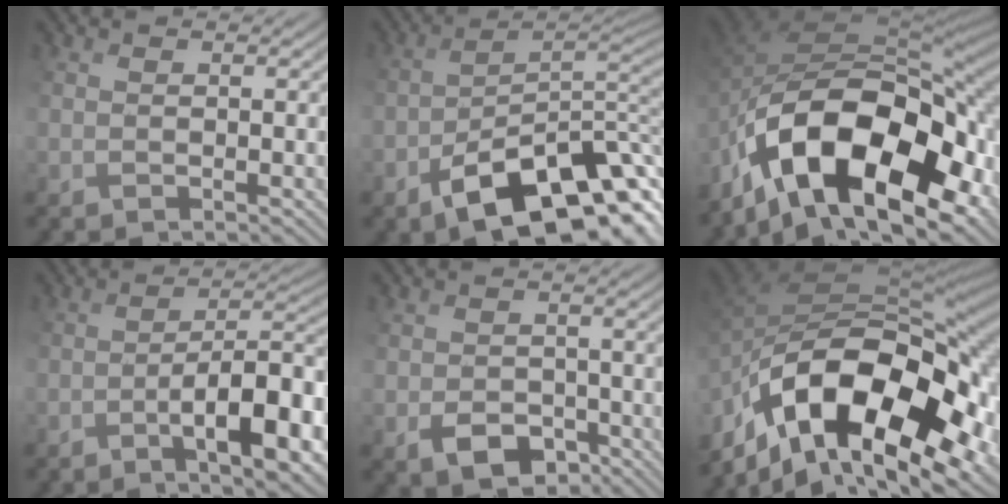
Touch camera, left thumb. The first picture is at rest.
{"total": 13.8, "force": [-8.1, 5.5, 9.7], "torque": [-0.158, -0.023, -0.128]}
{"total": 17.8, "force": [-8.1, 8.8, 13.2], "torque": [-0.254, -0.023, -0.122]}
{"total": 12.1, "force": [-5.5, 3.8, 10.1], "torque": [-0.149, 0.002, -0.069]}
{"total": 3.6, "force": [-2.2, 2.5, 1.5], "torque": [-0.031, -0.004, -0.032]}
{"total": 17.8, "force": [-6.3, 9.7, 13.6], "torque": [-0.281, -0.025, -0.083]}